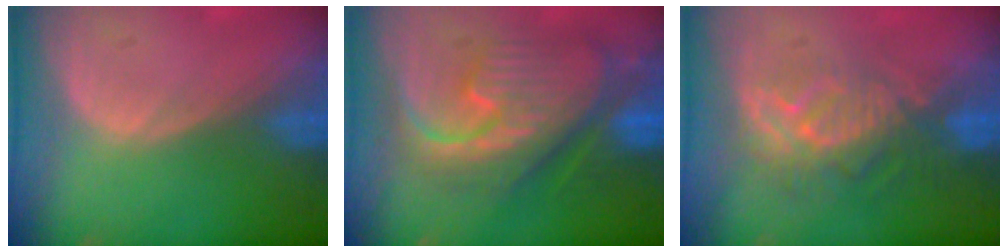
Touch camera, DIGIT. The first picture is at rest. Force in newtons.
{"total": 12.1, "press": 12.0, "slide": 1.4}
{"total": 9.5, "press": 8.3, "slide": 4.7}